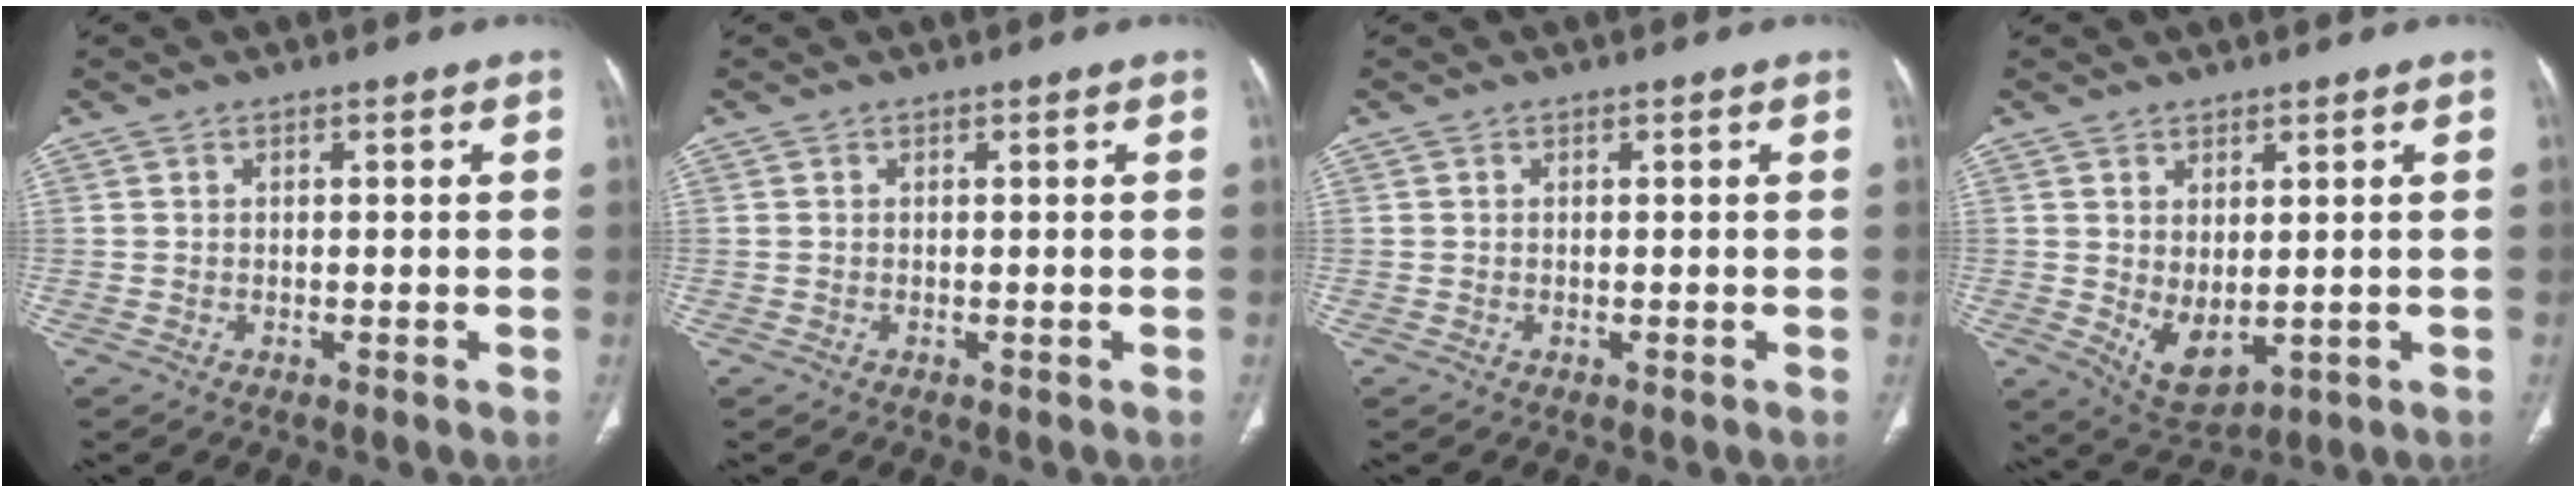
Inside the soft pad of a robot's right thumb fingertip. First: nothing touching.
{"total": 0.0}
{"total": 0.0}
{"total": 6.7, "force": [-0.2, 3.6, 5.7], "torque": [-0.085, -0.013, 0.021]}